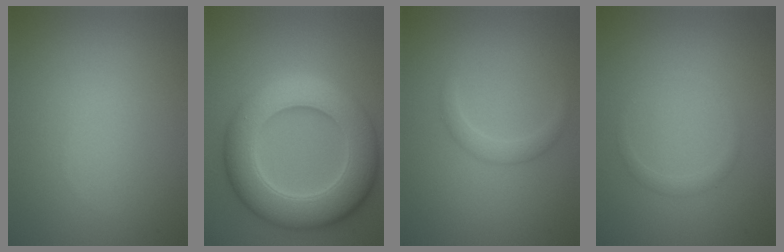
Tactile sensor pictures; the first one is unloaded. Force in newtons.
{"total": 10.6, "press": 10.5, "slide": 0.3}
{"total": 1.5, "press": 1.5, "slide": 0.1}
{"total": 0.9, "press": 0.9, "slide": 0.2}